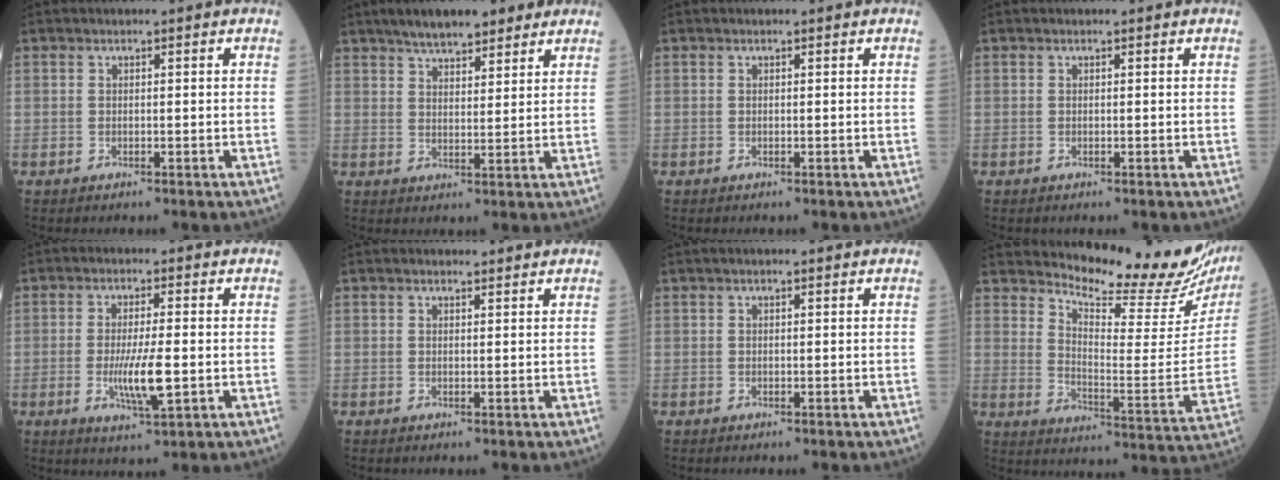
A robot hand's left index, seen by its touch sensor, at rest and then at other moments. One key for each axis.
{"total": 9.4, "fx": 7.2, "fy": 2.9, "fz": 5.2, "tx": -0.076, "ty": 0.024, "tz": 0.115}
{"total": 0.0}
{"total": 0.0}
{"total": 6.4, "fx": -1.0, "fy": 0.8, "fz": 6.3, "tx": -0.125, "ty": -0.015, "tz": -0.017}
{"total": 1.9, "fx": 1.8, "fy": 0.3, "fz": 0.2, "tx": -0.010, "ty": 0.006, "tz": 0.025}
{"total": 1.3, "fx": 0.9, "fy": 0.3, "fz": 0.8, "tx": -0.016, "ty": 0.014, "tz": 0.013}
{"total": 19.7, "fx": 18.3, "fy": 3.1, "fz": 6.7, "tx": -0.103, "ty": -0.088, "tz": 0.231}